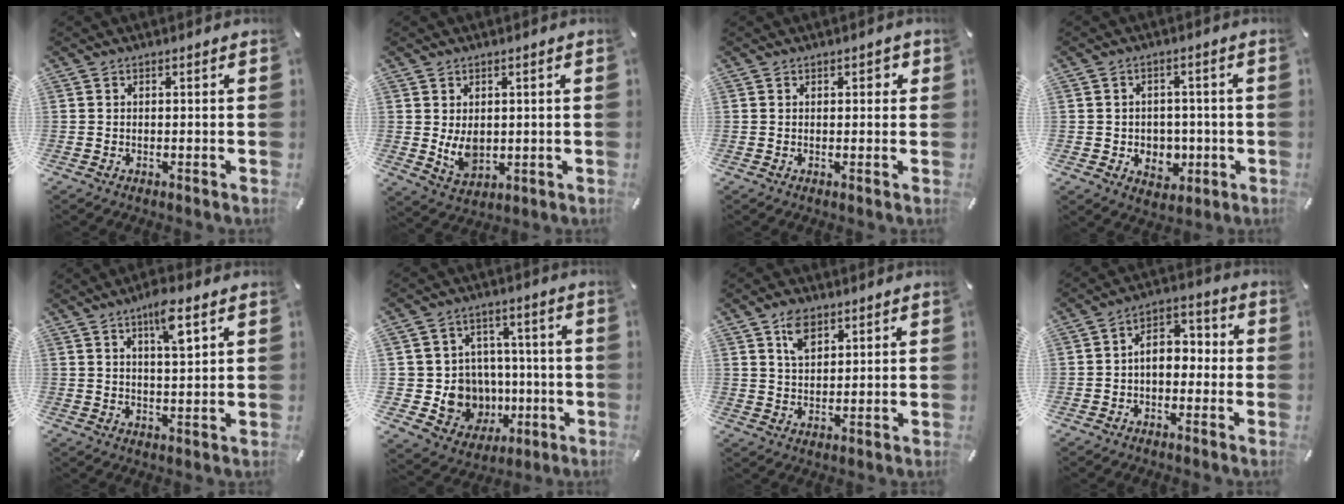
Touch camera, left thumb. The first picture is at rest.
{"total": 6.1, "force": [0.7, 4.5, 4.0], "torque": [-0.078, -0.009, 0.012]}
{"total": 1.5, "force": [0.6, 1.0, 0.9], "torque": [-0.012, 0.003, 0.007]}
{"total": 5.7, "force": [-0.6, 5.3, 2.1], "torque": [-0.022, 0.004, -0.010]}
{"total": 7.6, "force": [4.3, 1.9, 5.9], "torque": [-0.095, -0.015, 0.068]}
{"total": 13.2, "force": [-1.5, 12.7, 3.4], "torque": [-0.054, -0.001, 0.002]}
{"total": 6.2, "force": [3.6, 3.8, 3.3], "torque": [-0.060, -0.002, 0.065]}
{"total": 6.4, "force": [-1.2, 4.6, 4.2], "torque": [-0.069, 0.015, -0.023]}